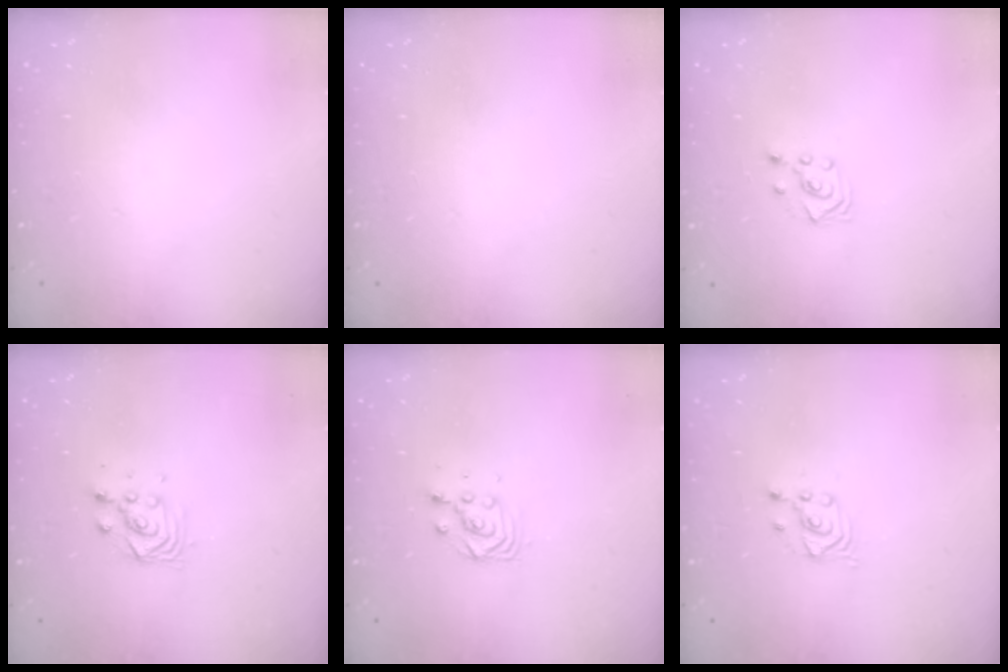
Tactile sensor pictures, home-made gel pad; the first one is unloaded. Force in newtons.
{"total": 0.0}
{"total": 3.3, "press": 3.2, "slide": 1.0}
{"total": 2.9, "press": 2.8, "slide": 0.8}
{"total": 5.3, "press": 5.2, "slide": 0.2}
{"total": 2.6, "press": 2.6, "slide": 0.1}